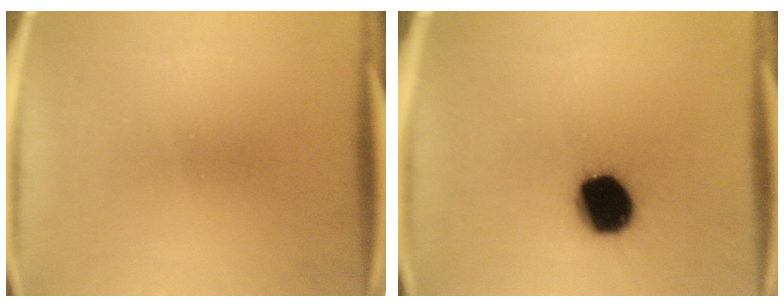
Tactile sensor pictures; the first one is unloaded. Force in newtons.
{"total": 15.2}